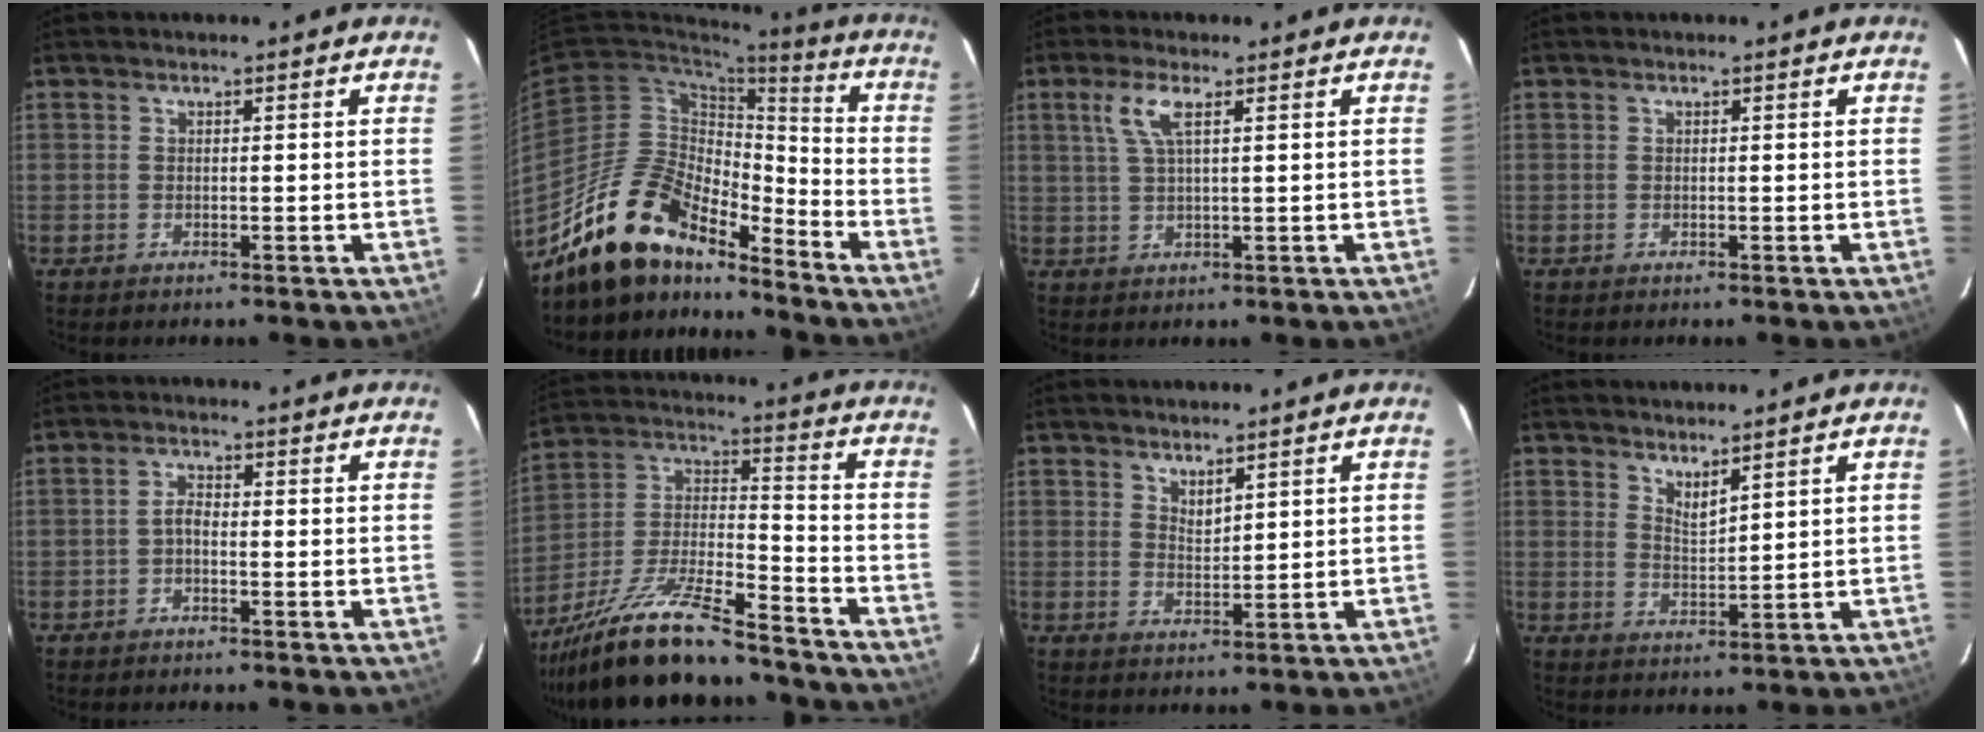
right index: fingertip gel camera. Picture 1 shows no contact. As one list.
[{"total": 16.9, "force": [-14.4, 5.7, 6.8], "torque": [-0.132, 0.015, -0.259]}, {"total": 4.6, "force": [2.0, 1.0, 4.1], "torque": [-0.086, 0.004, 0.042]}, {"total": 0.0}, {"total": 1.7, "force": [-0.9, 0.8, 1.2], "torque": [-0.025, 0.006, -0.019]}, {"total": 22.2, "force": [-17.8, 4.7, 12.3], "torque": [-0.243, -0.013, -0.296]}, {"total": 2.7, "force": [2.3, 0.7, 1.2], "torque": [-0.018, -0.001, 0.041]}, {"total": 3.4, "force": [3.0, 0.5, 1.6], "torque": [-0.027, -0.006, 0.050]}]